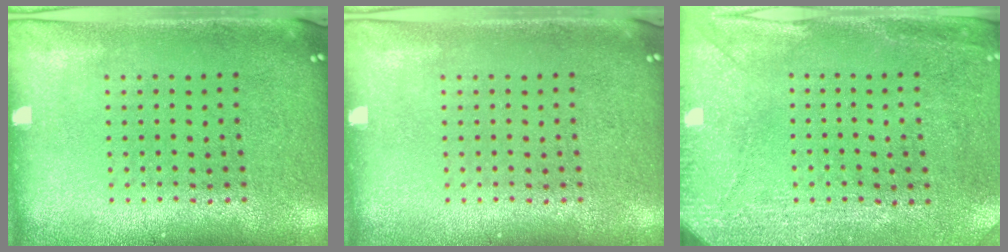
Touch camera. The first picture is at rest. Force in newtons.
{"total": 0.0}
{"total": 2.9, "press": 2.3, "slide": 1.8}